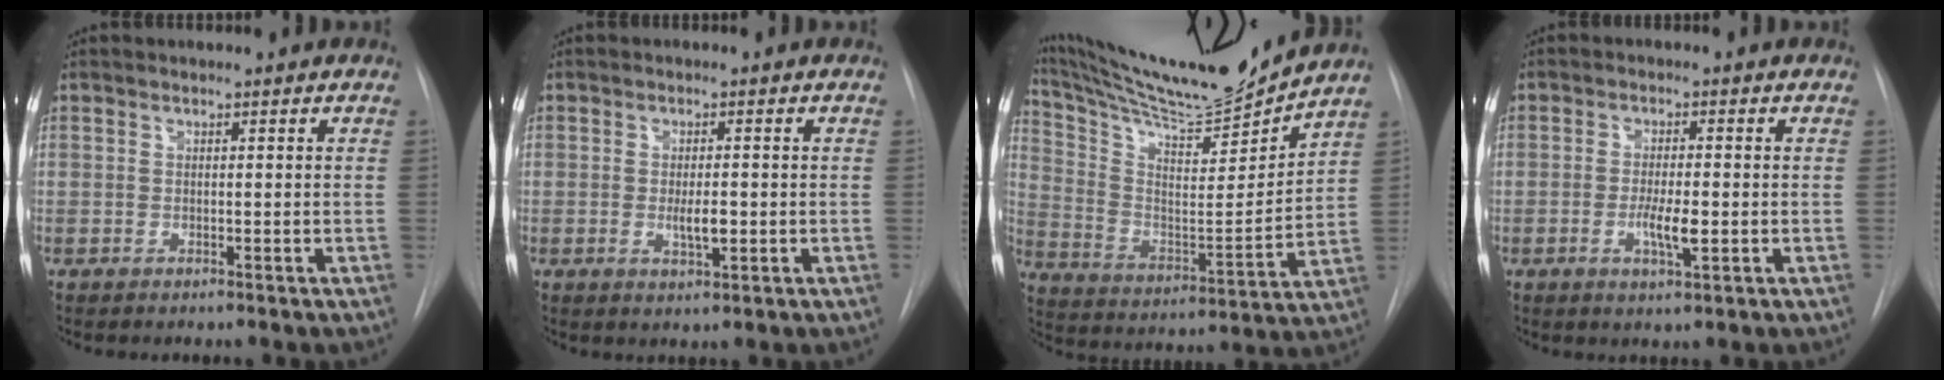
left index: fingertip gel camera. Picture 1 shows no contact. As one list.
[{"total": 2.8, "force": [-0.3, 0.8, 2.7], "torque": [-0.050, -0.004, -0.003]}, {"total": 19.3, "force": [18.0, 0.3, 7.0], "torque": [-0.142, -0.038, 0.296]}, {"total": 3.9, "force": [-0.8, 0.7, 3.7], "torque": [-0.070, -0.004, -0.012]}]